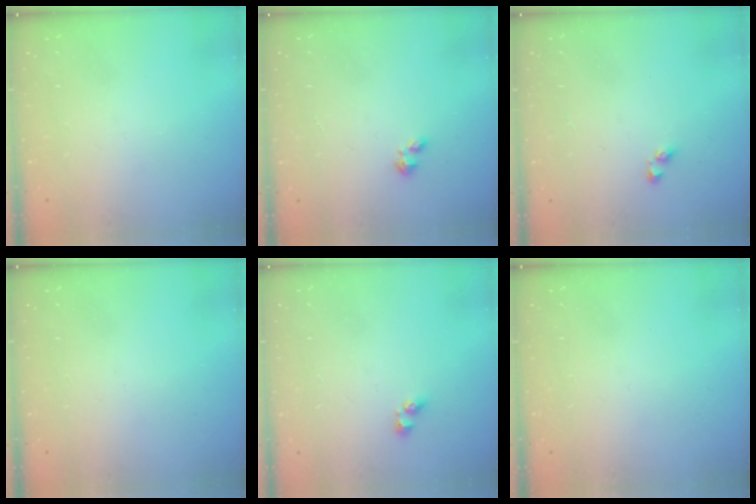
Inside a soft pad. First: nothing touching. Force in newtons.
{"total": 2.2, "press": 2.2, "slide": 0.4}
{"total": 3.1, "press": 3.1, "slide": 0.2}
{"total": 0.0}
{"total": 4.0, "press": 4.0, "slide": 0.3}
{"total": 0.0}